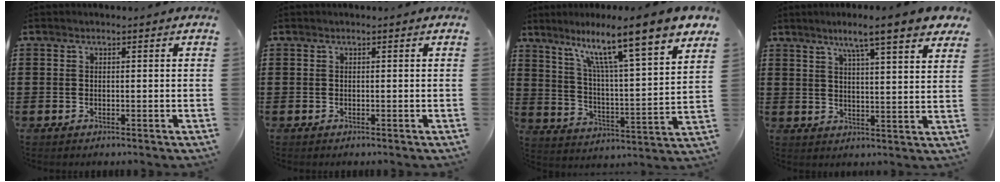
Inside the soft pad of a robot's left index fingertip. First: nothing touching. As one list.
[{"total": 0.0}, {"total": 10.7, "force": [8.2, -0.2, 6.9], "torque": [-0.146, -0.063, 0.123]}, {"total": 6.5, "force": [5.1, -0.4, 3.9], "torque": [-0.094, -0.014, 0.084]}]